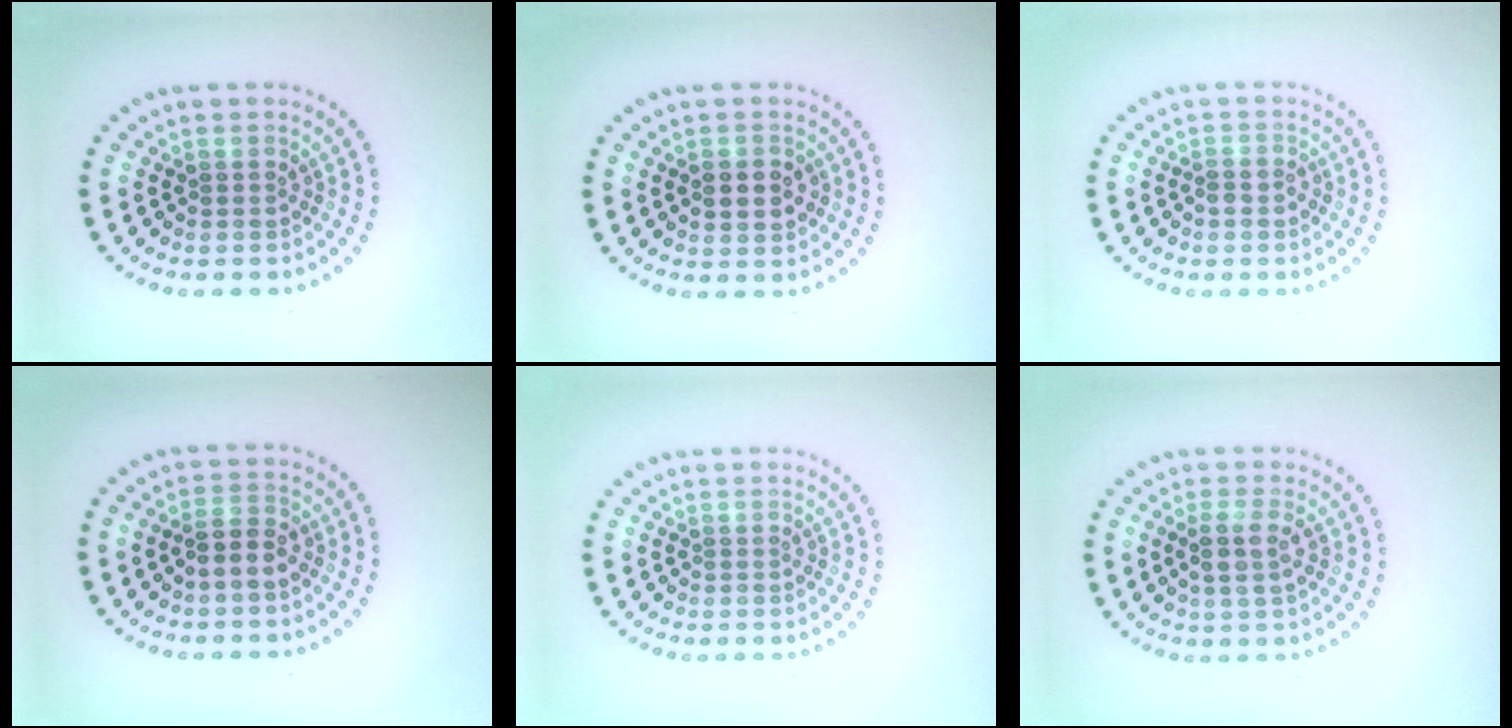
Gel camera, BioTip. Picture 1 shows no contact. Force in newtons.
{"total": 2.5, "press": 2.5, "slide": 0.2}
{"total": 1.1, "press": 0.8, "slide": 0.8}
{"total": 2.4, "press": 2.4, "slide": 0.7}
{"total": 0.0}
{"total": 2.5, "press": 2.2, "slide": 1.0}